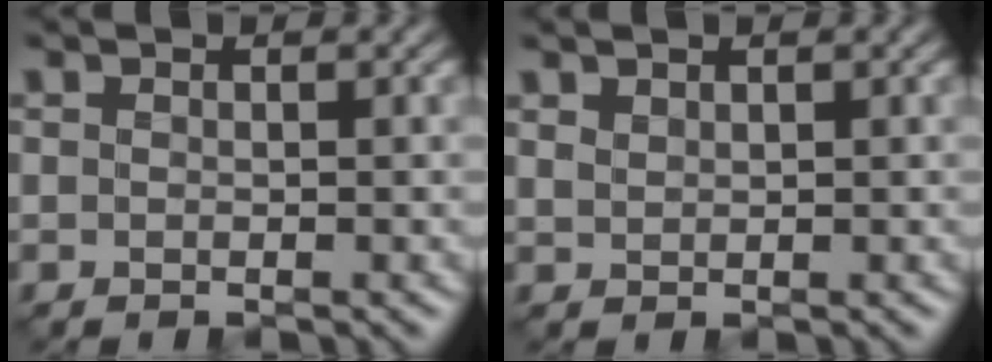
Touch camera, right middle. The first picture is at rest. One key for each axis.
{"total": 1.1, "fx": 0.9, "fy": 0.5, "fz": 0.3, "tx": -0.011, "ty": 0.000, "tz": 0.022}